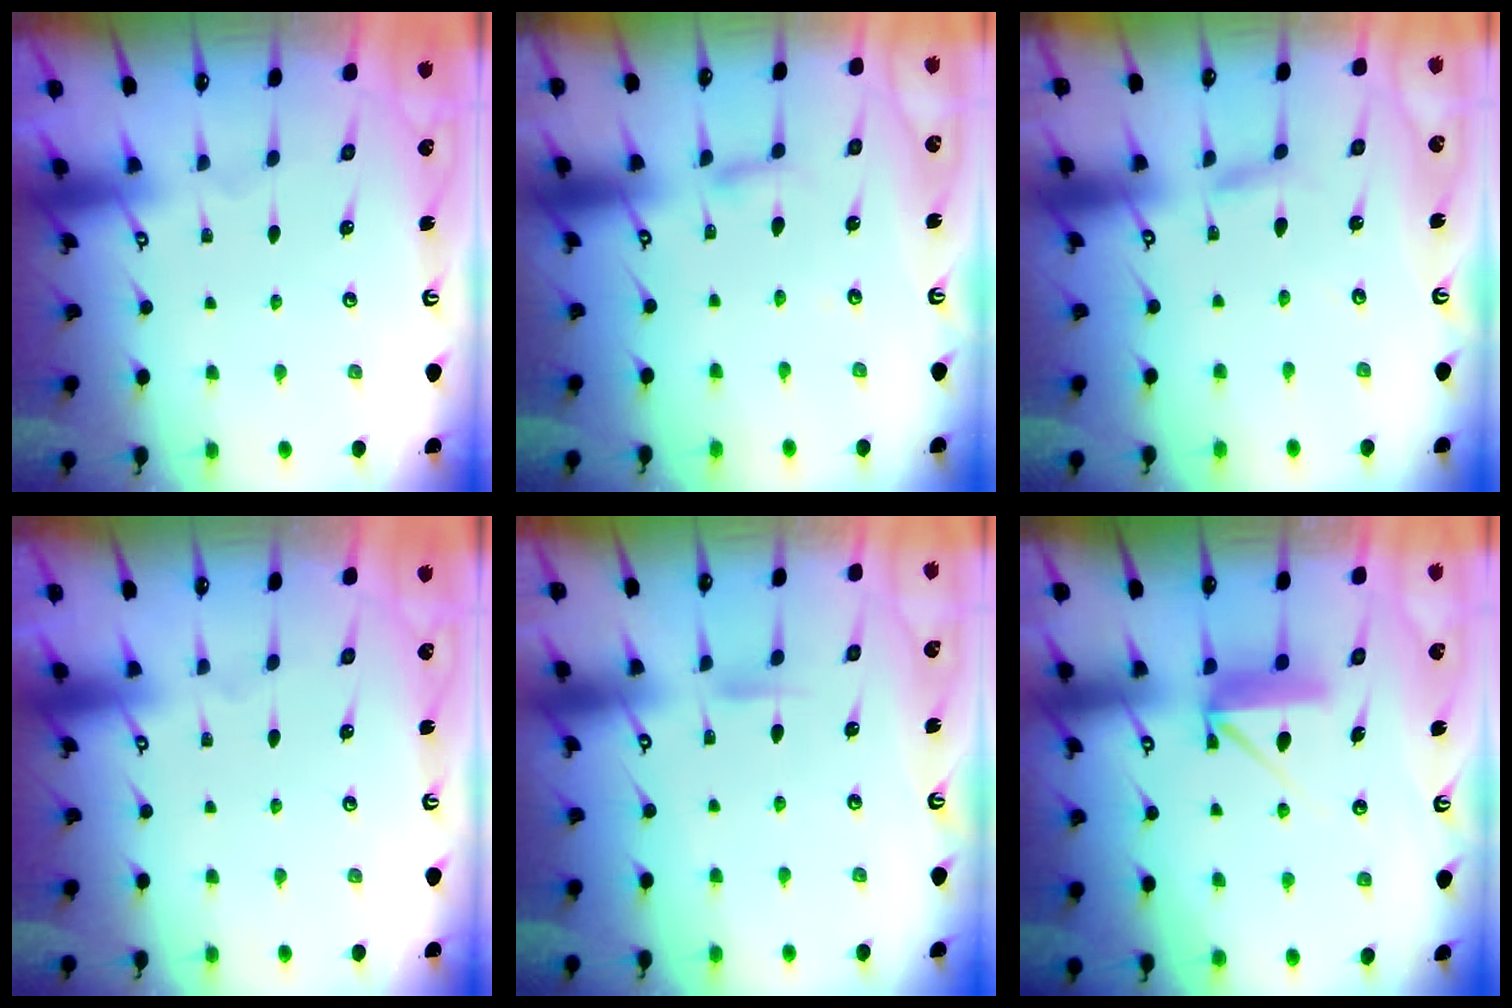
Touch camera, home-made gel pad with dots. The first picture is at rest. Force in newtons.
{"total": 2.6, "press": 2.6, "slide": 0.2}
{"total": 3.0, "press": 3.0, "slide": 0.3}
{"total": 0.0}
{"total": 5.0, "press": 4.9, "slide": 0.5}
{"total": 8.5, "press": 8.5, "slide": 0.3}